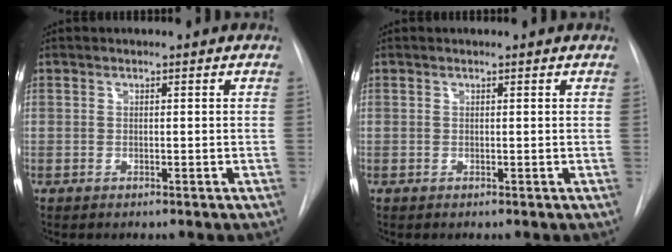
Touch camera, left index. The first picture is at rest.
{"total": 0.9, "force": [0.9, 0.2, 0.1], "torque": [-0.008, 0.005, 0.008]}